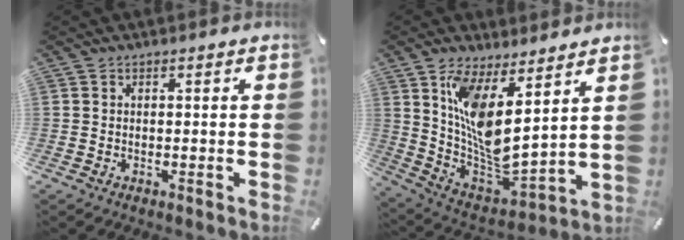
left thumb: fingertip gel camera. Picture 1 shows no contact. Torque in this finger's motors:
{"motor_torque": [2.35, 2.66, 1.45, -1.32, 0.69]}